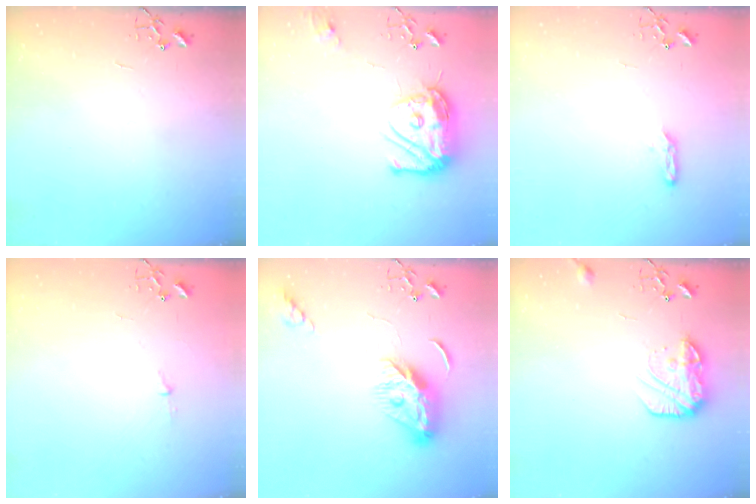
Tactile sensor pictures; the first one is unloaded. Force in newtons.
{"total": 16.6, "press": 16.5, "slide": 1.6}
{"total": 4.1, "press": 4.0, "slide": 0.6}
{"total": 3.1, "press": 3.1, "slide": 0.4}
{"total": 9.5, "press": 9.5, "slide": 0.5}
{"total": 12.8, "press": 12.8, "slide": 0.7}